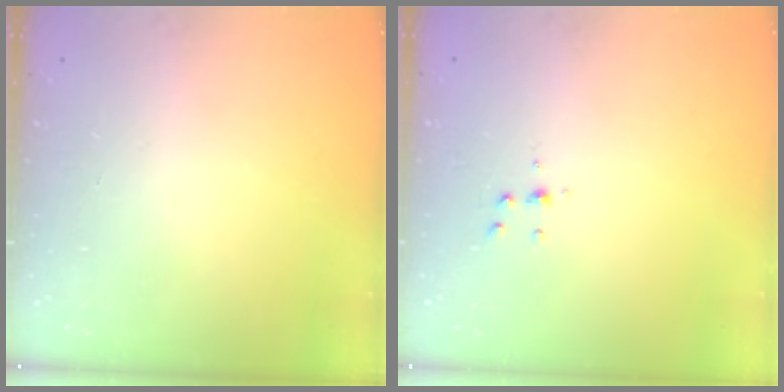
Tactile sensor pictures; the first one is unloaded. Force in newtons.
{"total": 3.8, "press": 3.8, "slide": 0.4}